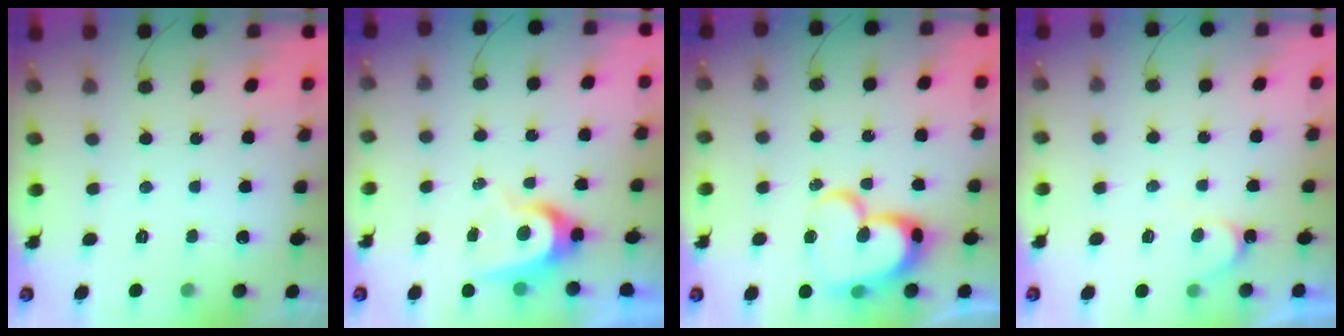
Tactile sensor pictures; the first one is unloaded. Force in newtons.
{"total": 6.3, "press": 6.3, "slide": 0.2}
{"total": 18.6, "press": 18.6, "slide": 1.5}
{"total": 4.9, "press": 4.9, "slide": 0.4}